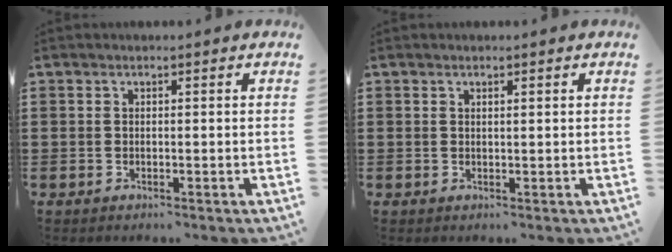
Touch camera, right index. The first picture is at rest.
{"total": 0.5, "force": [0.3, 0.1, 0.4], "torque": [-0.009, 0.001, 0.006]}